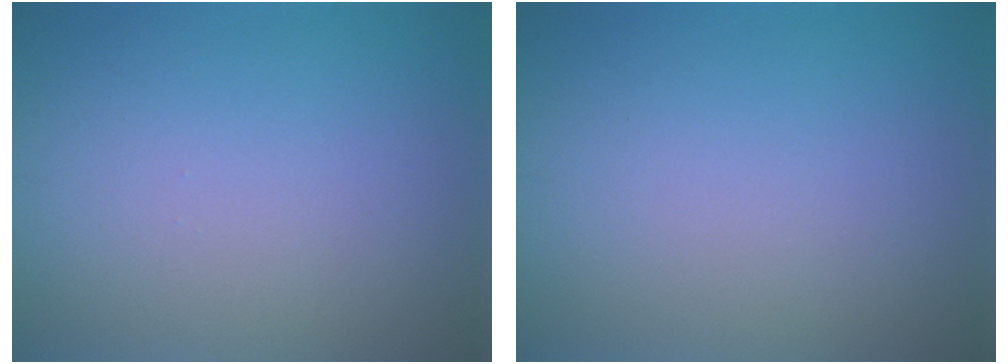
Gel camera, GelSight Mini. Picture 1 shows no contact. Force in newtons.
{"total": 0.0}